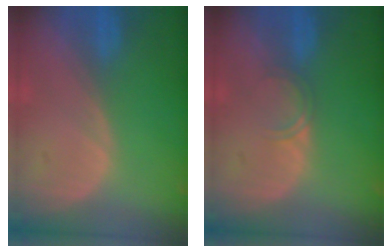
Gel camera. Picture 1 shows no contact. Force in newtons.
{"total": 1.7, "press": 1.7, "slide": 0.3}